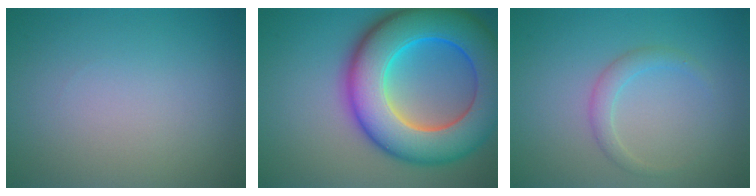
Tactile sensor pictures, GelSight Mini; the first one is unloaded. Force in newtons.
{"total": 13.5, "press": 13.5, "slide": 0.2}
{"total": 1.7, "press": 1.7, "slide": 0.1}